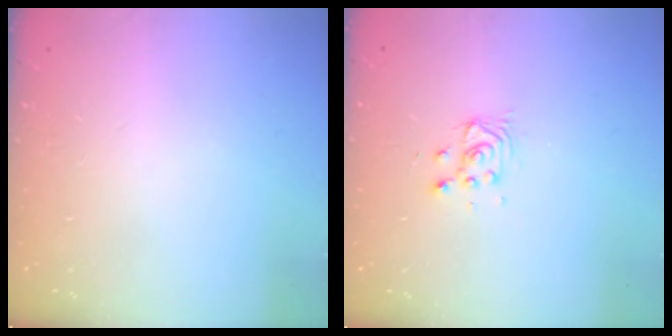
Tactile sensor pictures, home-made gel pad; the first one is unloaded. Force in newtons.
{"total": 3.1, "press": 3.1, "slide": 0.3}